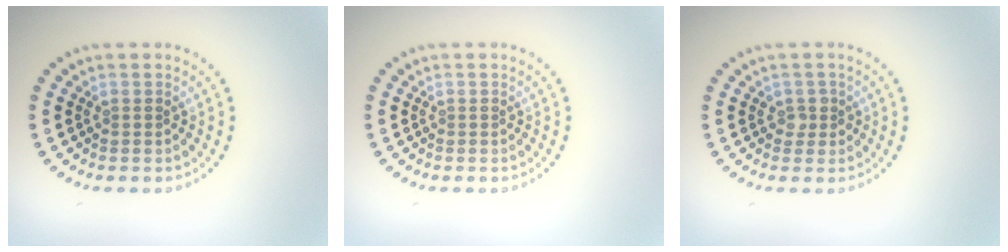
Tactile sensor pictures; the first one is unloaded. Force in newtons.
{"total": 0.0}
{"total": 1.0, "press": 0.9, "slide": 0.4}